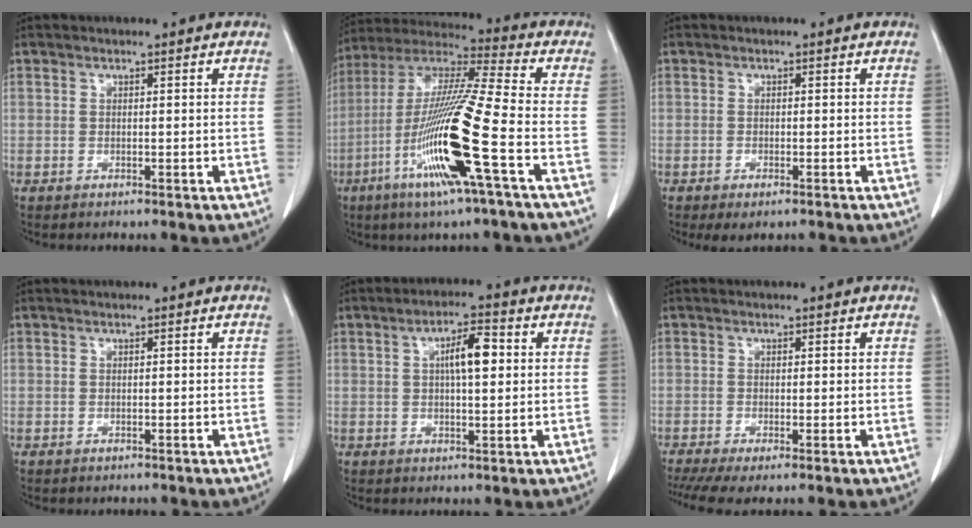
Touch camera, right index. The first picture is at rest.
{"total": 18.7, "force": [-6.5, -0.5, 17.5], "torque": [-0.365, -0.024, -0.134]}
{"total": 2.9, "force": [-2.0, 1.0, 1.8], "torque": [-0.025, -0.007, -0.025]}
{"total": 0.0}
{"total": 6.0, "force": [1.2, 1.4, 5.7], "torque": [-0.098, 0.010, 0.021]}
{"total": 4.1, "force": [-2.3, 0.9, 3.3], "torque": [-0.063, -0.009, -0.042]}